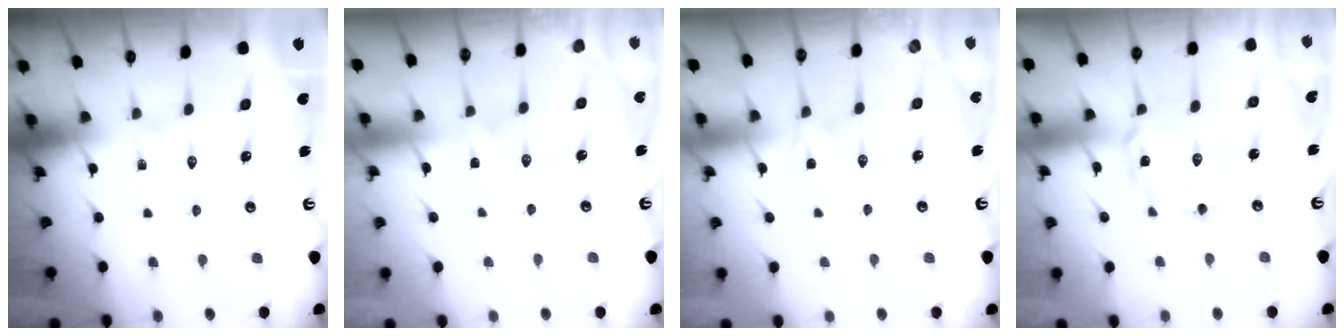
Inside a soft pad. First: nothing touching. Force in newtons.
{"total": 0.7, "press": 0.7, "slide": 0.1}
{"total": 0.6, "press": 0.5, "slide": 0.2}
{"total": 3.6, "press": 3.6, "slide": 0.4}